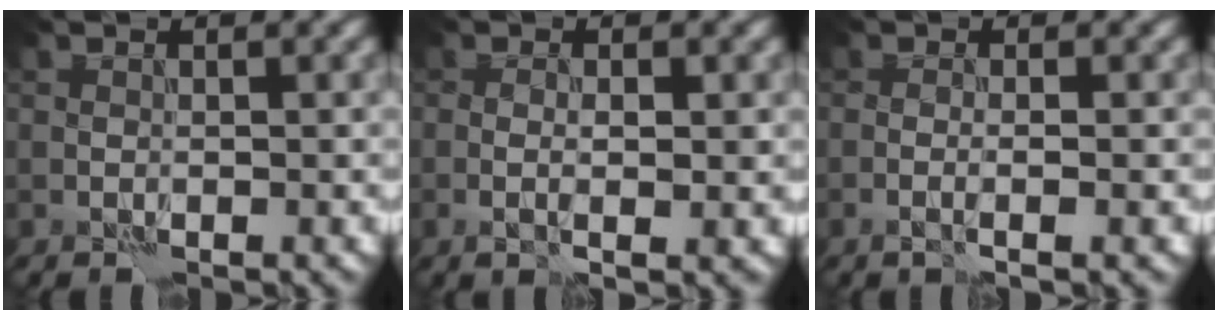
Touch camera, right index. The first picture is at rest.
{"total": 1.9, "force": [-0.1, 0.3, 1.9], "torque": [-0.032, -0.004, -0.001]}
{"total": 1.4, "force": [-0.4, 0.0, 1.3], "torque": [-0.019, 0.001, -0.010]}